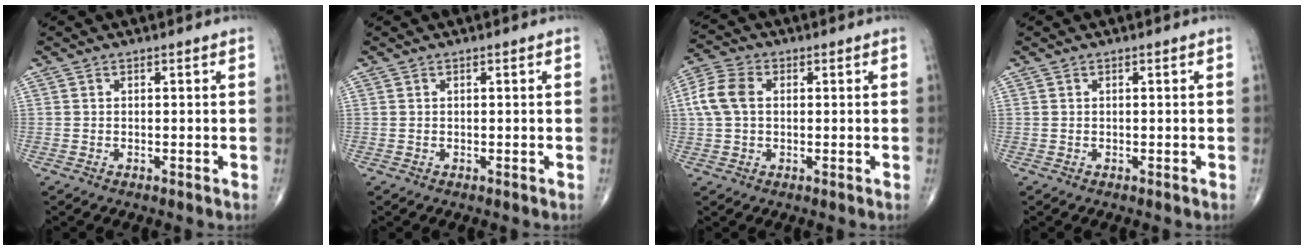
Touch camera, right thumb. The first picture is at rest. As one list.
[{"total": 0.0}, {"total": 7.2, "force": [0.9, 5.0, 5.1], "torque": [-0.117, 0.019, 0.013]}, {"total": 0.0}]